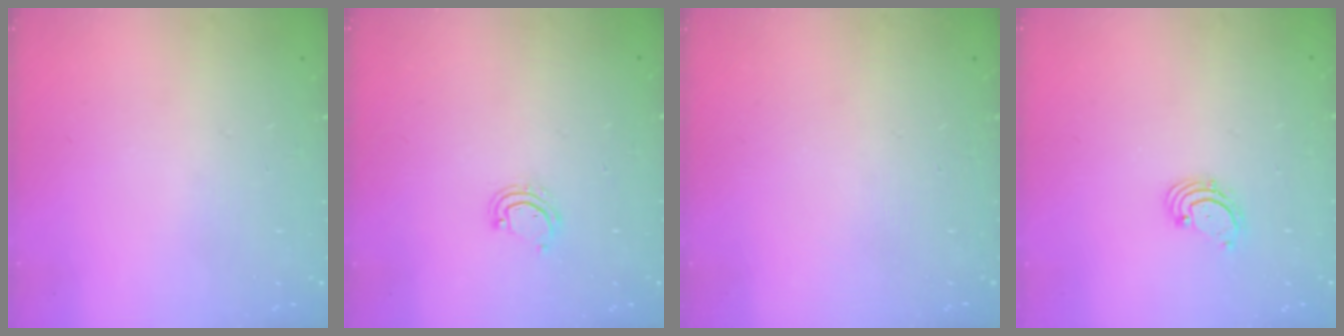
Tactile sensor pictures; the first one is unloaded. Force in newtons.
{"total": 2.7, "press": 2.7, "slide": 0.2}
{"total": 0.0}
{"total": 1.6, "press": 1.6, "slide": 0.2}